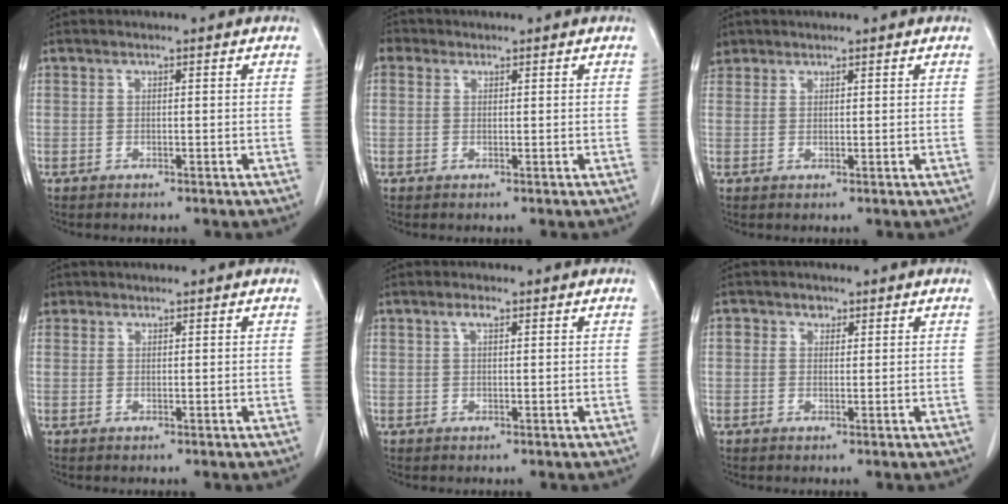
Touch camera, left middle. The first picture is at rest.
{"total": 1.9, "force": [0.9, 1.6, 0.5], "torque": [-0.007, 0.009, 0.012]}
{"total": 3.3, "force": [2.4, 2.3, 0.3], "torque": [-0.006, 0.014, 0.047]}
{"total": 2.2, "force": [1.2, 1.8, 0.2], "torque": [0.001, 0.011, 0.022]}
{"total": 1.5, "force": [0.8, 0.5, 1.1], "torque": [-0.023, 0.006, 0.015]}
{"total": 1.7, "force": [0.8, 1.4, 0.6], "torque": [-0.008, 0.004, 0.010]}